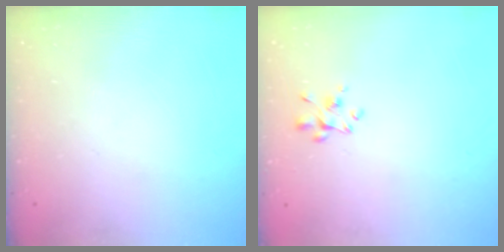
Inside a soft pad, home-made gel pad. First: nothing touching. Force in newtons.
{"total": 2.8, "press": 2.7, "slide": 0.7}